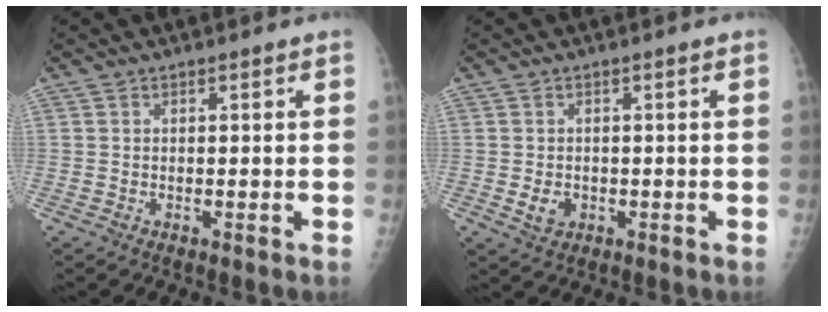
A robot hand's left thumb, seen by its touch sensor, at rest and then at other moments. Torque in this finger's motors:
{"motor_torque": [-0.07, 0.06, 0.10, -0.09, 0.00]}